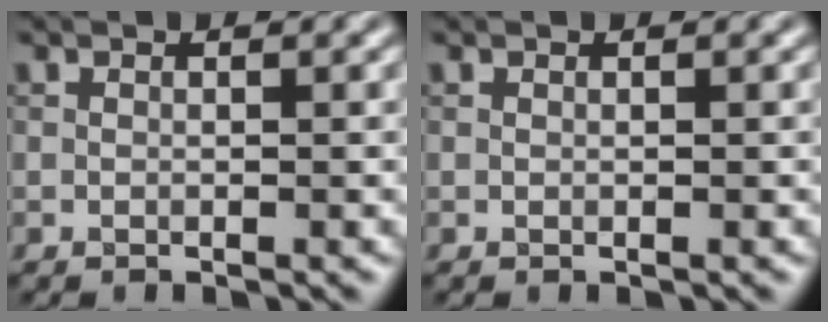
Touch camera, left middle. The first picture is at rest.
{"total": 0.0}